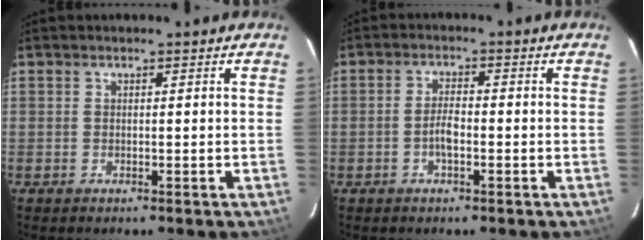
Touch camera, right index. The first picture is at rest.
{"total": 3.4, "force": [-1.2, 1.1, 3.0], "torque": [-0.062, 0.005, -0.022]}